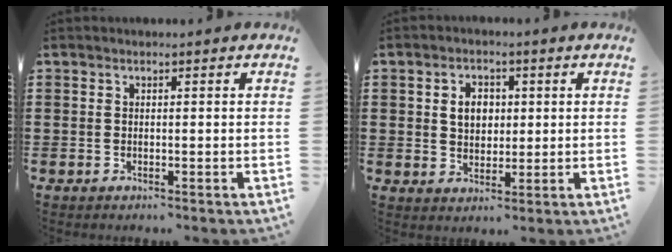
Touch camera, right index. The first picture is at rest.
{"total": 4.0, "force": [0.6, 3.0, 2.5], "torque": [-0.050, 0.009, 0.006]}